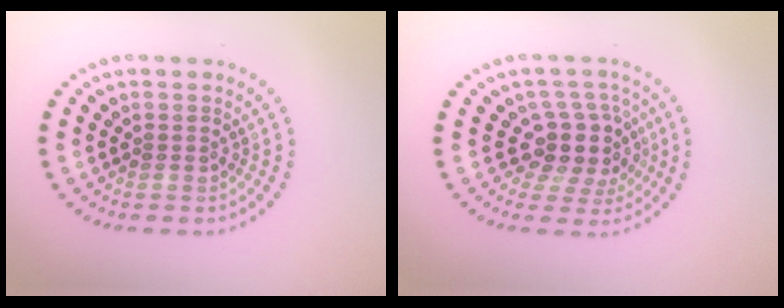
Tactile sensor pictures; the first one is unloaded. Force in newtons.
{"total": 4.0, "press": 3.4, "slide": 2.2}